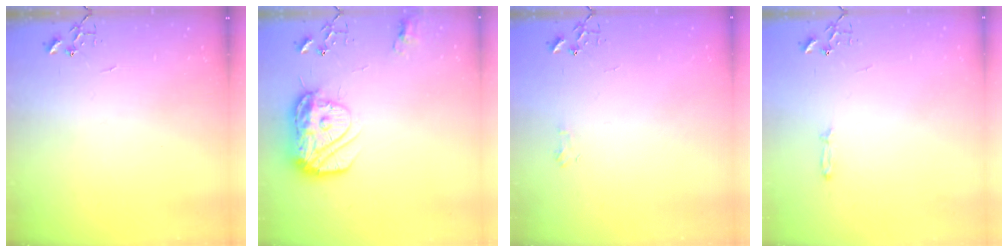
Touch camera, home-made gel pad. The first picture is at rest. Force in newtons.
{"total": 15.0, "press": 14.9, "slide": 1.1}
{"total": 4.8, "press": 4.7, "slide": 0.6}
{"total": 3.5, "press": 3.5, "slide": 0.5}